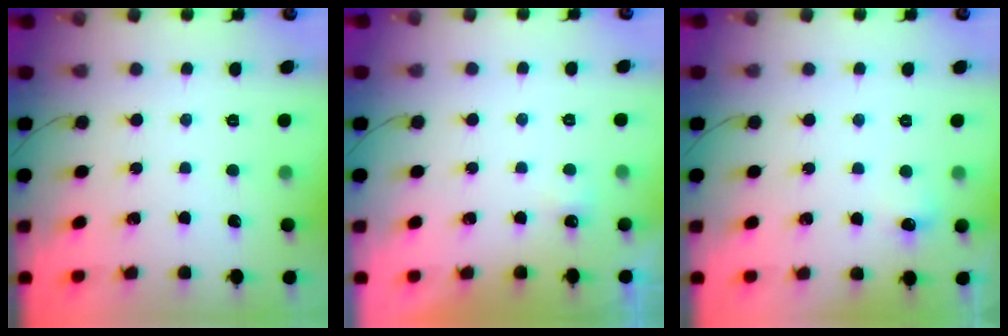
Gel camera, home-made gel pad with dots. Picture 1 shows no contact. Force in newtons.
{"total": 2.3, "press": 2.2, "slide": 0.7}
{"total": 5.2, "press": 5.0, "slide": 1.3}